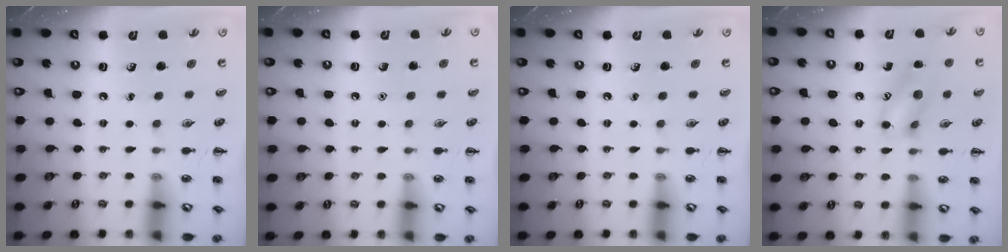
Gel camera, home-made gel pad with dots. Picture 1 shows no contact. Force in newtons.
{"total": 1.6, "press": 1.6, "slide": 0.1}
{"total": 0.0}
{"total": 12.6, "press": 12.5, "slide": 1.6}